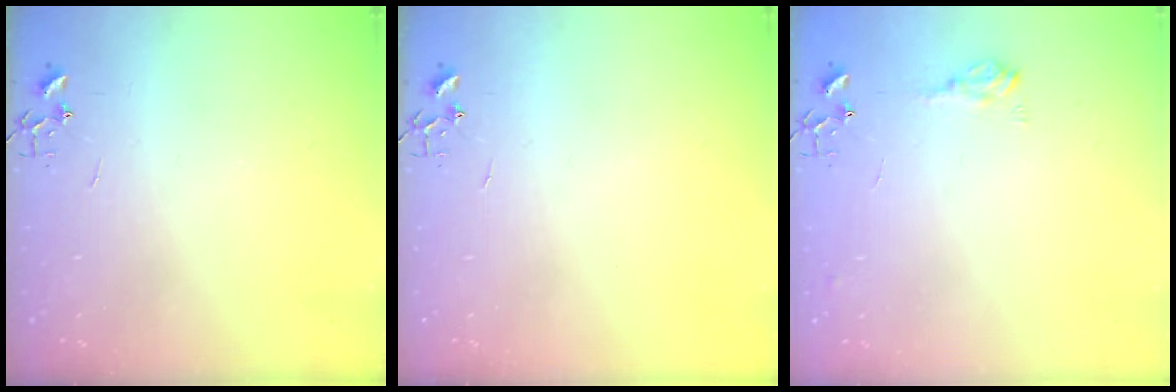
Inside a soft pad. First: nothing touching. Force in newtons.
{"total": 0.0}
{"total": 8.8, "press": 8.7, "slide": 1.0}